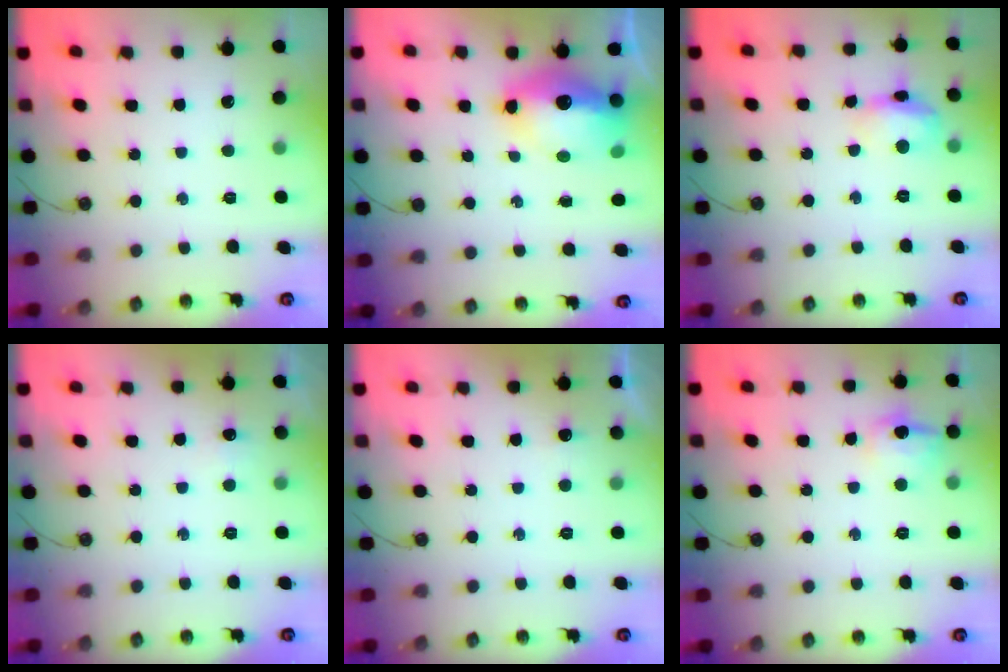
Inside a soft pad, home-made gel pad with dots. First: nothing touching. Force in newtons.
{"total": 14.6, "press": 14.5, "slide": 1.3}
{"total": 12.1, "press": 12.1, "slide": 0.9}
{"total": 4.1, "press": 4.0, "slide": 1.0}
{"total": 12.3, "press": 3.1, "slide": 11.9}
{"total": 11.2, "press": 11.2, "slide": 1.0}